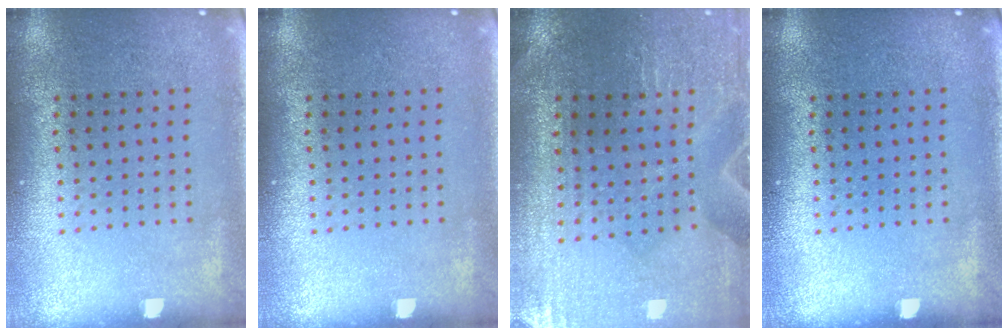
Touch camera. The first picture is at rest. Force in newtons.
{"total": 0.0}
{"total": 0.6, "press": 0.6, "slide": 0.0}
{"total": 0.0}